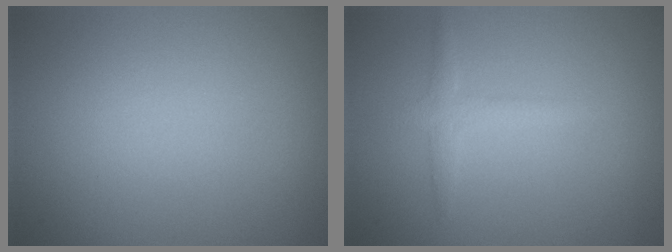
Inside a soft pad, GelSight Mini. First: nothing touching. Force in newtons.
{"total": 1.7, "press": 1.7, "slide": 0.1}